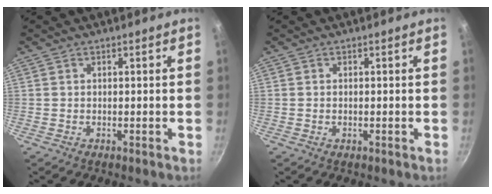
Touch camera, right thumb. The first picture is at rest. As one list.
[{"total": 0.5, "force": [-0.1, 0.2, 0.4], "torque": [-0.008, 0.001, -0.002]}]